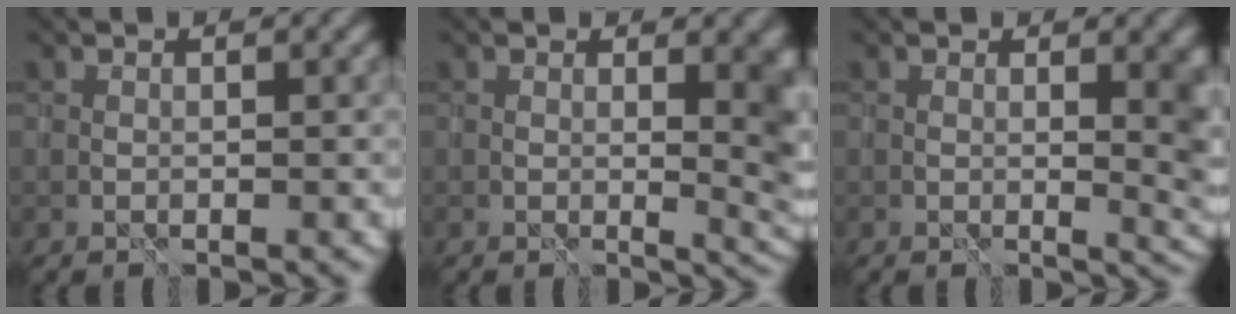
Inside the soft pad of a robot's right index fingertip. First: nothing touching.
{"total": 5.6, "force": [0.6, 2.2, 5.1], "torque": [-0.043, -0.007, 0.013]}
{"total": 4.9, "force": [0.6, 1.8, 4.5], "torque": [-0.042, -0.007, 0.013]}